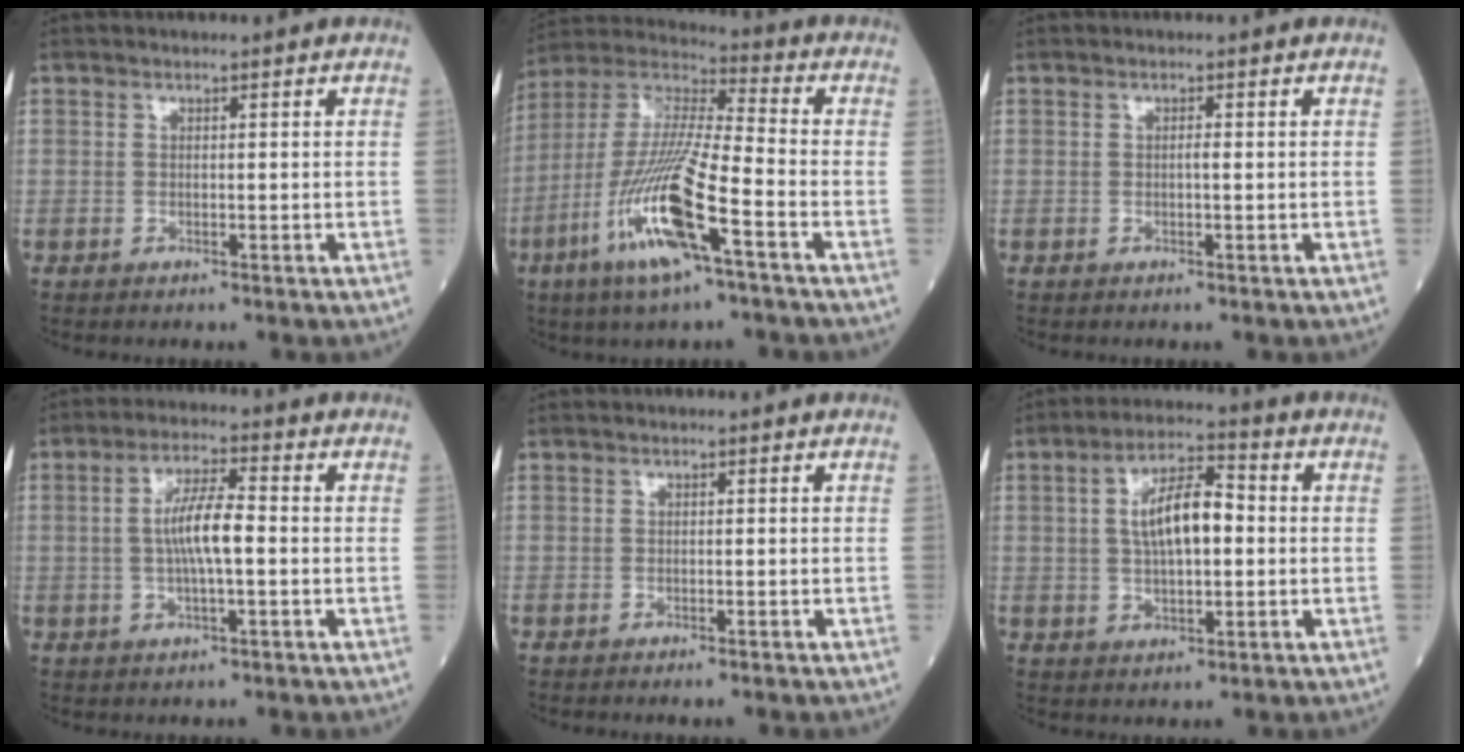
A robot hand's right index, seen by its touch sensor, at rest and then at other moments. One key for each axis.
{"total": 16.9, "fx": -7.0, "fy": 1.5, "fz": 15.3, "tx": -0.318, "ty": -0.020, "tz": -0.137}
{"total": 0.6, "fx": -0.1, "fy": 0.0, "fz": 0.6, "tx": -0.012, "ty": 0.001, "tz": -0.003}
{"total": 6.9, "fx": -0.2, "fy": 1.1, "fz": 6.8, "tx": -0.132, "ty": 0.009, "tz": -0.008}
{"total": 1.1, "fx": -0.9, "fy": 0.1, "fz": 0.6, "tx": -0.007, "ty": -0.002, "tz": -0.012}
{"total": 9.0, "fx": 0.8, "fy": 3.2, "fz": 8.4, "tx": -0.156, "ty": 0.019, "tz": 0.009}